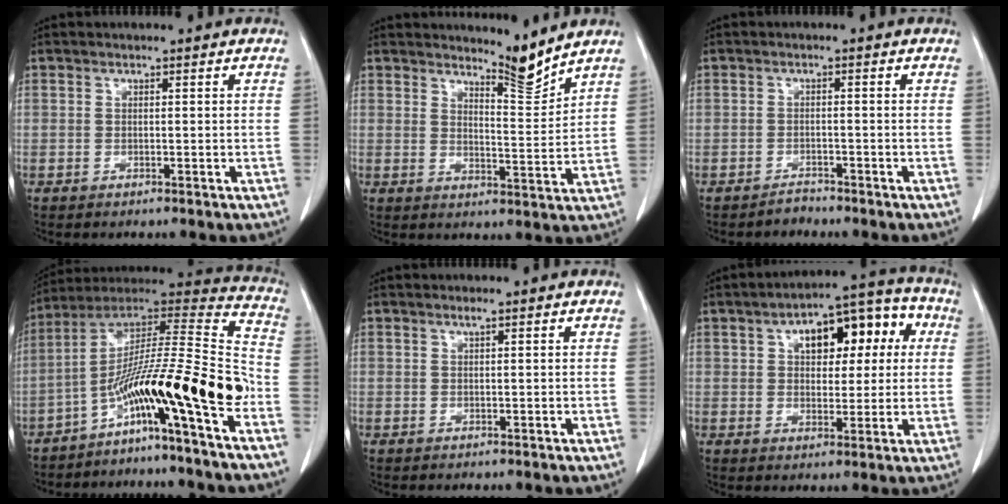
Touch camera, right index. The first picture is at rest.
{"total": 4.8, "force": [4.8, -0.4, 0.9], "torque": [-0.017, -0.030, 0.076]}
{"total": 1.5, "force": [-1.3, 0.5, -0.3], "torque": [0.011, 0.000, -0.022]}
{"total": 17.9, "force": [-8.4, -0.8, 15.8], "torque": [-0.265, 0.022, -0.146]}
{"total": 0.6, "force": [0.4, -0.1, 0.5], "torque": [-0.008, 0.004, 0.009]}
{"total": 12.2, "force": [3.5, 6.1, 10.0], "torque": [-0.129, 0.049, 0.053]}